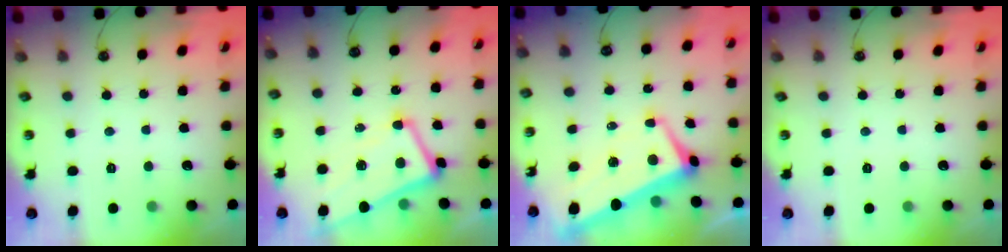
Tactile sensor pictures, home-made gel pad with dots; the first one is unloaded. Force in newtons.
{"total": 1.2, "press": 0.9, "slide": 0.9}
{"total": 1.8, "press": 1.2, "slide": 1.3}
{"total": 0.0}